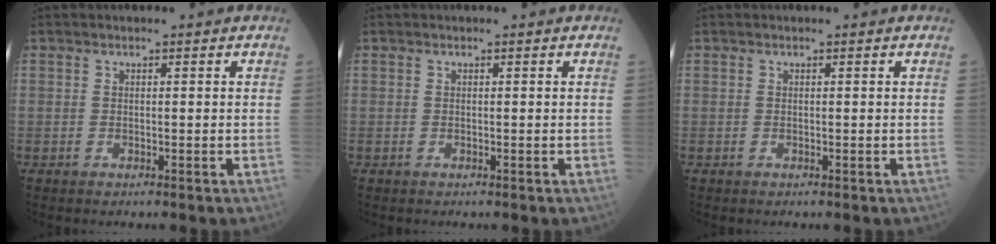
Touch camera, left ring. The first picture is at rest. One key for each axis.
{"total": 0.0}
{"total": 0.0}